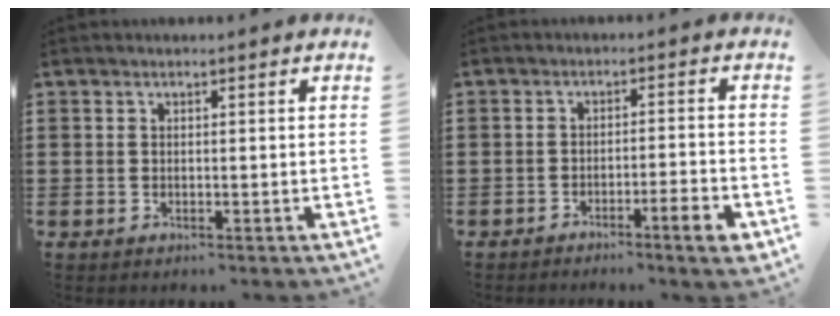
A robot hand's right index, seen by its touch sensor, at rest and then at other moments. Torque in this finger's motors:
{"motor_torque": [0.06, 0.01, 0.08, 0.02]}